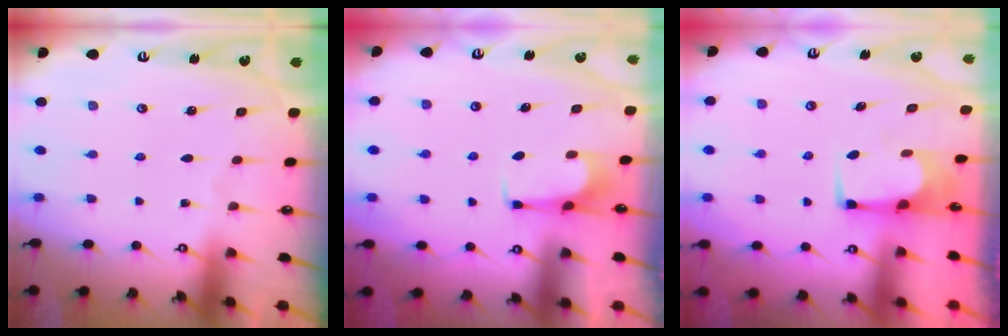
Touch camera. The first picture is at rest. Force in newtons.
{"total": 1.0, "press": 0.9, "slide": 0.3}
{"total": 2.1, "press": 2.1, "slide": 0.1}